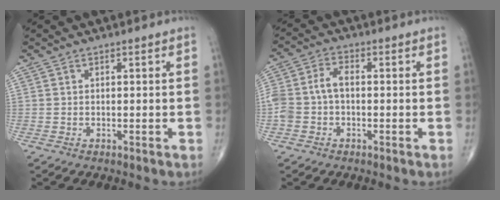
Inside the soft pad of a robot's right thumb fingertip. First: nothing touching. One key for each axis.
{"total": 6.0, "fx": -0.8, "fy": 3.9, "fz": 4.5, "tx": -0.104, "ty": 0.025, "tz": -0.019}